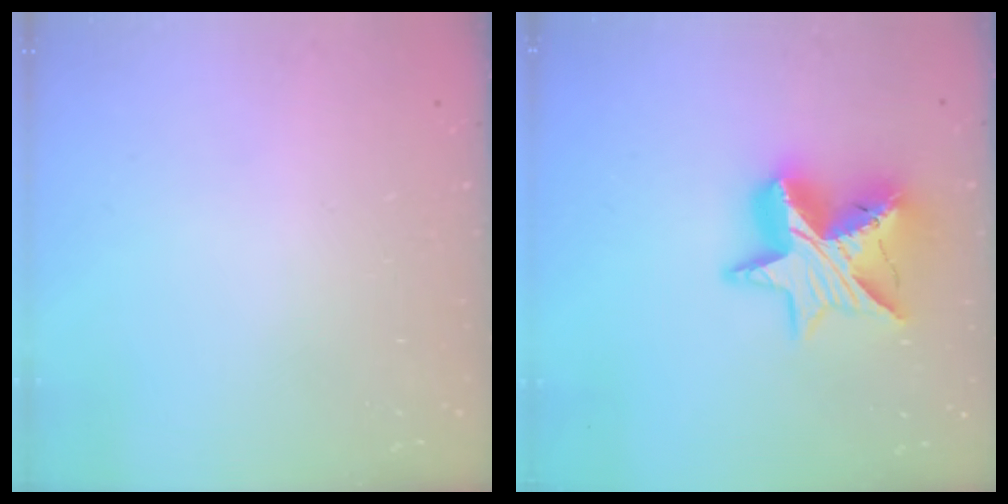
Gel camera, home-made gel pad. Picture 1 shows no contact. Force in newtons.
{"total": 15.3, "press": 15.2, "slide": 1.2}